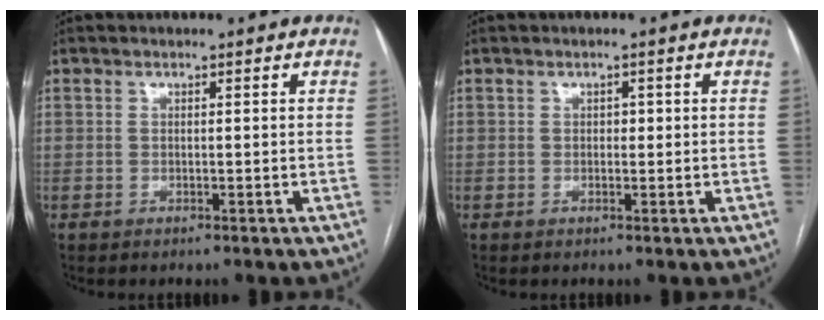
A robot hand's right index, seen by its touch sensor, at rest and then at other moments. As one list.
[{"total": 0.9, "force": [0.1, 0.7, 0.7], "torque": [-0.005, 0.003, -0.001]}]